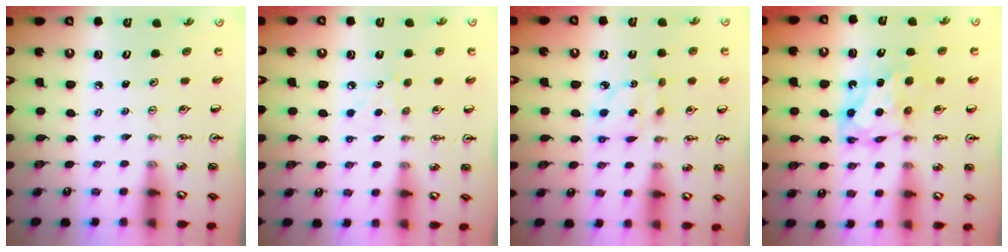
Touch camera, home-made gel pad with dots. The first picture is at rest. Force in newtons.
{"total": 6.0, "press": 6.0, "slide": 0.7}
{"total": 4.6, "press": 4.6, "slide": 0.1}
{"total": 7.0, "press": 7.0, "slide": 0.2}